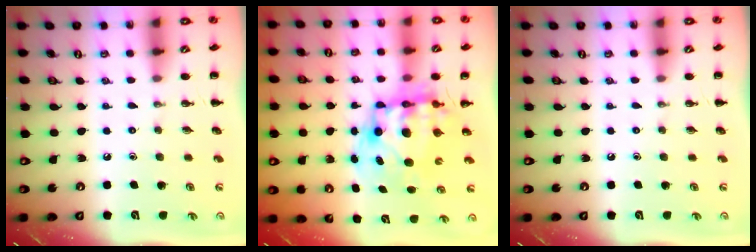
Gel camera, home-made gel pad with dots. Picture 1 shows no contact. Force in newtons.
{"total": 11.4, "press": 11.0, "slide": 2.9}
{"total": 0.0}